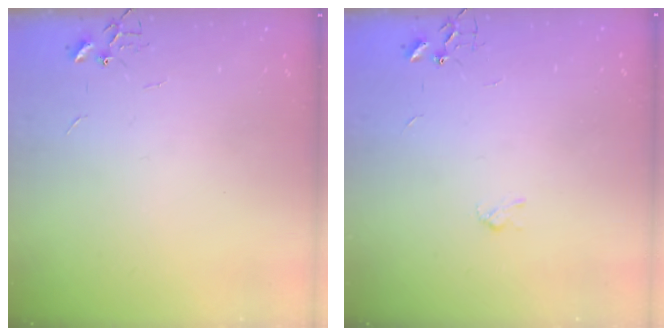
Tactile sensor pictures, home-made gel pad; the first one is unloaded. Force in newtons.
{"total": 3.1, "press": 3.0, "slide": 0.7}